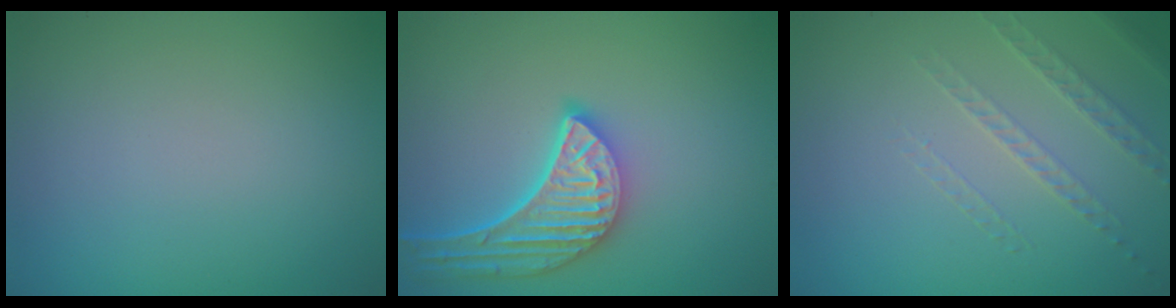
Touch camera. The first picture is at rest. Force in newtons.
{"total": 5.5, "press": 4.4, "slide": 3.4}
{"total": 1.4, "press": 1.0, "slide": 0.9}